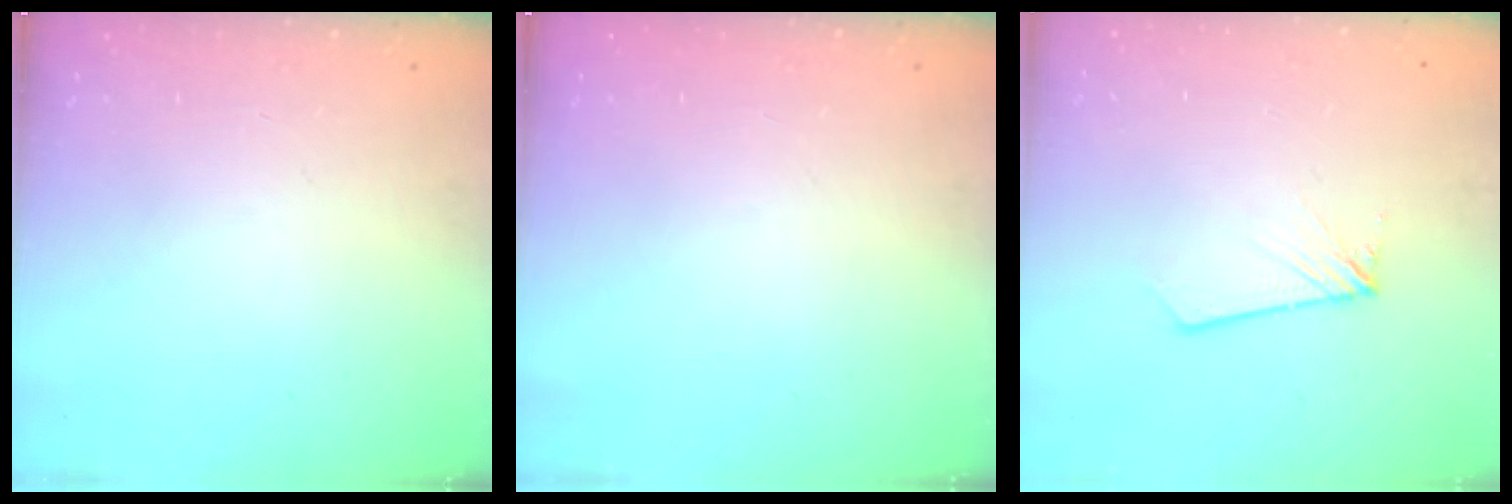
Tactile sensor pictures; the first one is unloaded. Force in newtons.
{"total": 0.0}
{"total": 2.0, "press": 2.0, "slide": 0.2}